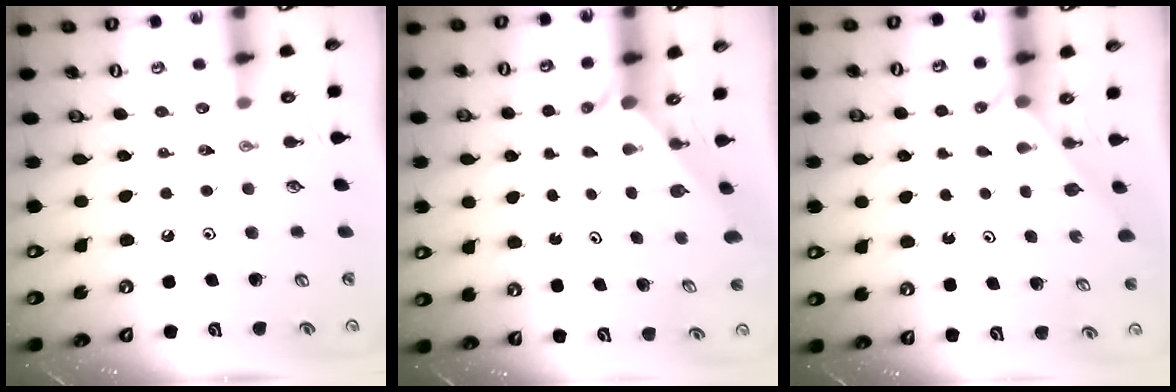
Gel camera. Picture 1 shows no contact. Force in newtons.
{"total": 2.4, "press": 2.4, "slide": 0.3}
{"total": 2.4, "press": 2.4, "slide": 0.2}